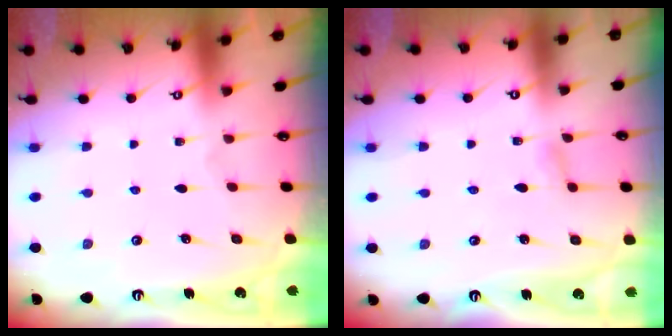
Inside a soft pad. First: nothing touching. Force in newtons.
{"total": 2.9, "press": 2.9, "slide": 0.4}